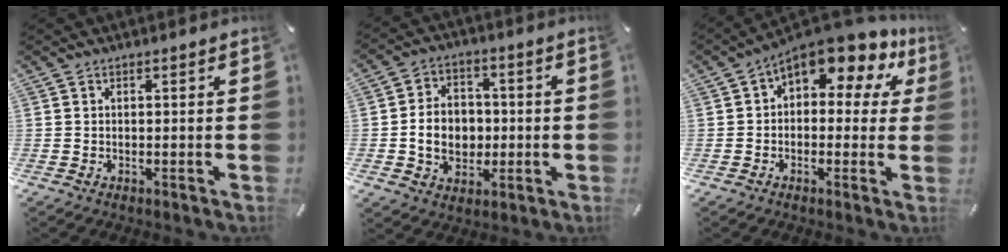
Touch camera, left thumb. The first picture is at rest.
{"total": 9.7, "force": [-0.9, 8.1, 5.3], "torque": [-0.108, 0.016, -0.013]}
{"total": 11.7, "force": [7.3, 5.5, 7.4], "torque": [-0.115, -0.054, 0.128]}